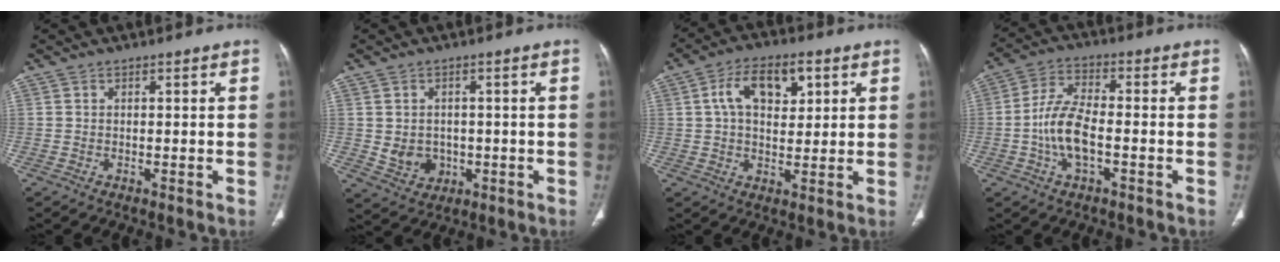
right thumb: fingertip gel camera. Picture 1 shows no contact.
{"total": 5.2, "force": [-0.5, 4.5, 2.6], "torque": [-0.021, 0.001, 0.007]}
{"total": 10.3, "force": [3.3, 5.9, 7.8], "torque": [-0.112, 0.004, 0.052]}
{"total": 9.0, "force": [-2.1, 3.8, 7.9], "torque": [-0.166, 0.021, -0.044]}